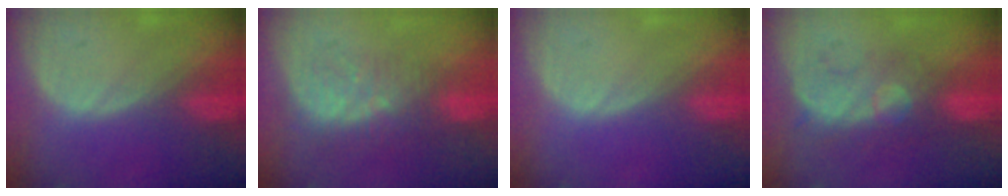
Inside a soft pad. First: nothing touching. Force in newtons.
{"total": 7.5, "press": 6.9, "slide": 3.0}
{"total": 0.0}
{"total": 8.5, "press": 7.6, "slide": 3.7}